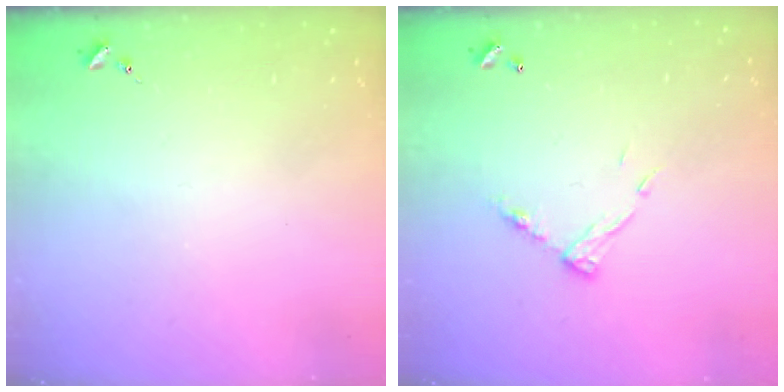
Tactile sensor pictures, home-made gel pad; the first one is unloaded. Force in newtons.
{"total": 8.9, "press": 8.9, "slide": 0.5}